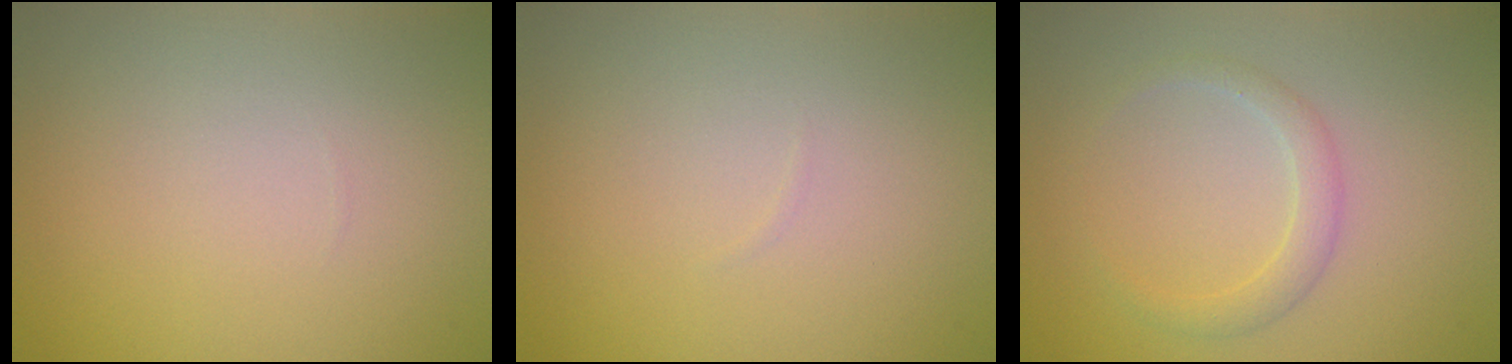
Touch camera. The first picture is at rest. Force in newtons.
{"total": 0.0}
{"total": 1.7, "press": 1.7, "slide": 0.1}